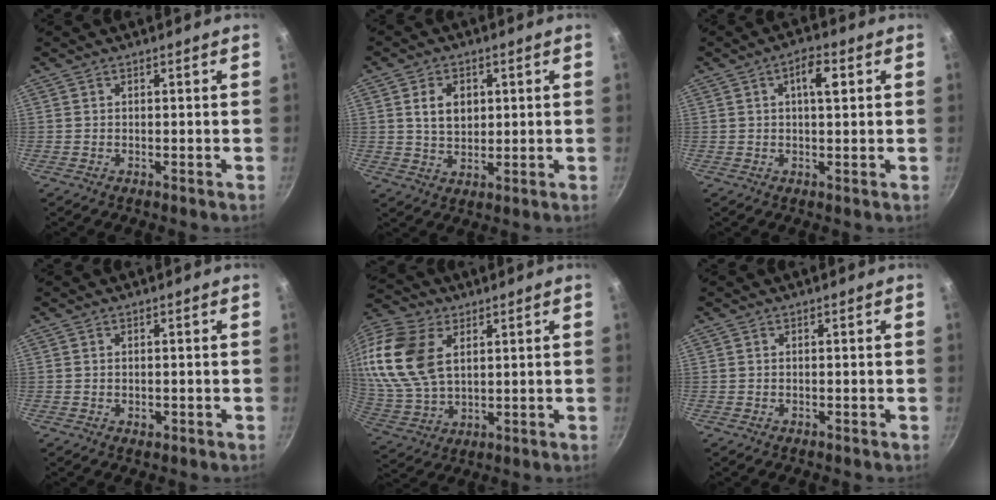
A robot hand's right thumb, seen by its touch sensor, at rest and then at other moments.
{"total": 6.3, "force": [1.5, 4.5, 4.1], "torque": [-0.056, -0.007, 0.028]}
{"total": 5.0, "force": [1.4, 1.9, 4.4], "torque": [-0.065, 0.005, 0.017]}
{"total": 1.3, "force": [-0.3, 0.9, 0.9], "torque": [-0.012, 0.000, -0.005]}
{"total": 21.2, "force": [6.8, 13.7, 14.7], "torque": [-0.321, -0.006, 0.135]}
{"total": 0.0}